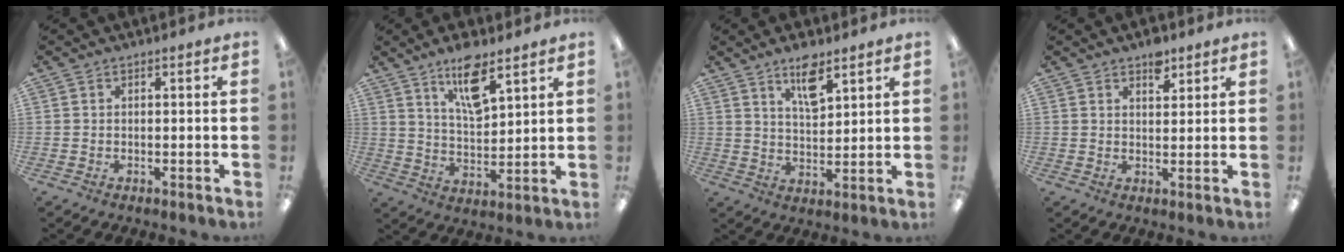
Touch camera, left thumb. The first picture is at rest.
{"total": 11.4, "force": [7.8, 4.0, 7.3], "torque": [-0.119, -0.036, 0.133]}
{"total": 8.1, "force": [5.5, 3.0, 5.2], "torque": [-0.083, -0.024, 0.093]}
{"total": 4.5, "force": [3.2, 2.2, 2.3], "torque": [-0.019, -0.018, 0.052]}